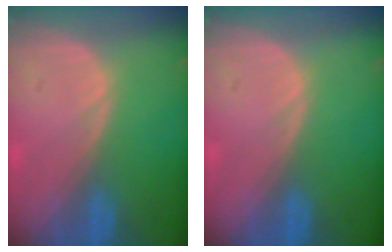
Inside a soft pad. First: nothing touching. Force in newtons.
{"total": 0.0}